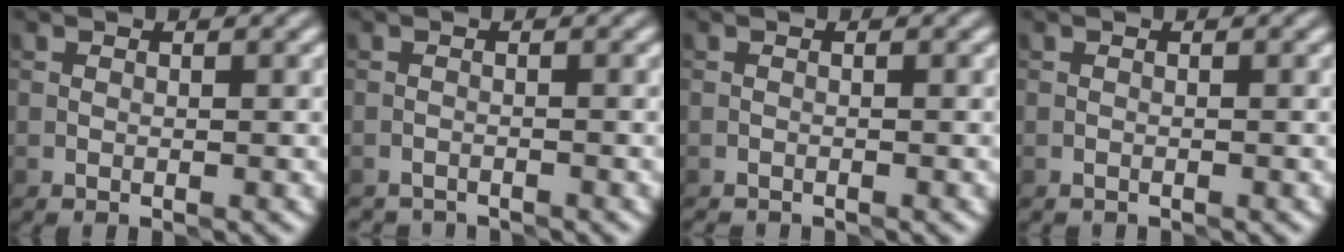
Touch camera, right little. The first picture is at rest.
{"total": 2.0, "force": [-2.0, 0.1, -0.2], "torque": [0.006, -0.005, -0.031]}
{"total": 1.1, "force": [-1.1, 0.0, 0.0], "torque": [0.002, -0.002, -0.019]}
{"total": 0.6, "force": [-0.6, 0.0, -0.1], "torque": [0.003, -0.001, -0.010]}